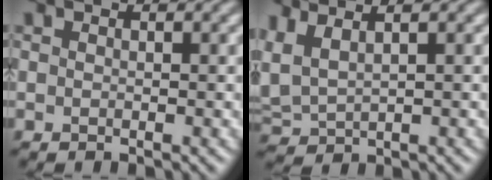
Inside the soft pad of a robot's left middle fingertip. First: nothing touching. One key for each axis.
{"total": 2.9, "fx": 1.7, "fy": 1.3, "fz": 2.0, "tx": -0.059, "ty": 0.010, "tz": 0.040}